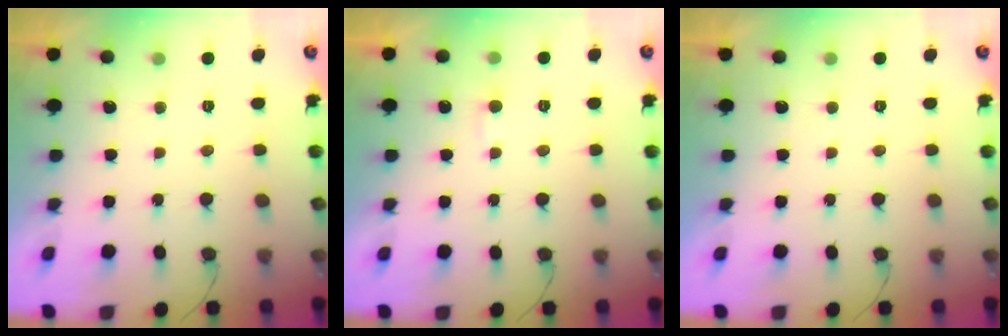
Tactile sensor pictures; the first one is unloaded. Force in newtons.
{"total": 2.7, "press": 2.7, "slide": 0.4}
{"total": 0.0}